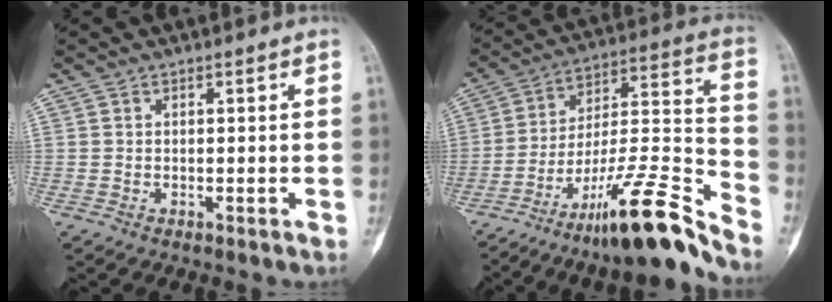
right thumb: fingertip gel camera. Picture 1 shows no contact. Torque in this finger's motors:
{"motor_torque": [3.48, 1.04, 1.56, -1.21, 0.43]}